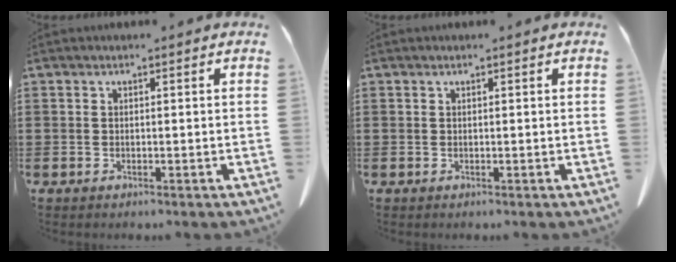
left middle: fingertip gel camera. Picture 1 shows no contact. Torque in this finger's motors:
{"motor_torque": [-0.77, 1.00, -0.05, -0.01]}